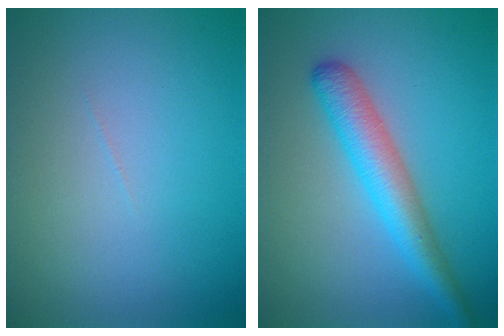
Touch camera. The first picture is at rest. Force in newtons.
{"total": 4.3, "press": 4.3, "slide": 0.1}